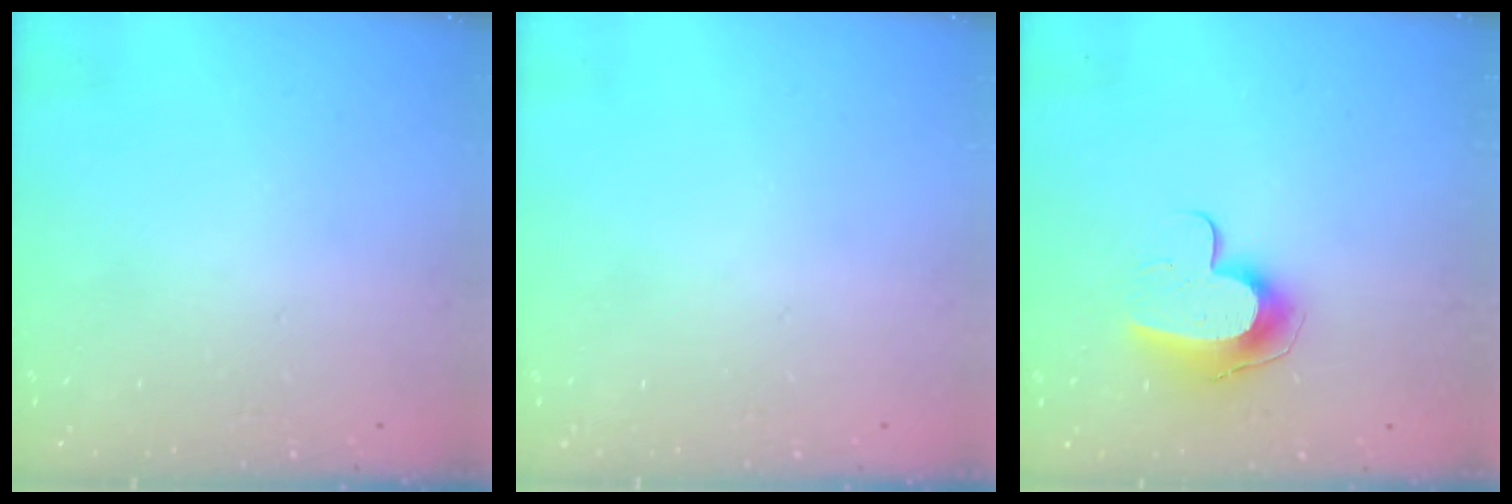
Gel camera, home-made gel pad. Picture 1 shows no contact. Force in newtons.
{"total": 0.0}
{"total": 10.6, "press": 10.6, "slide": 0.5}